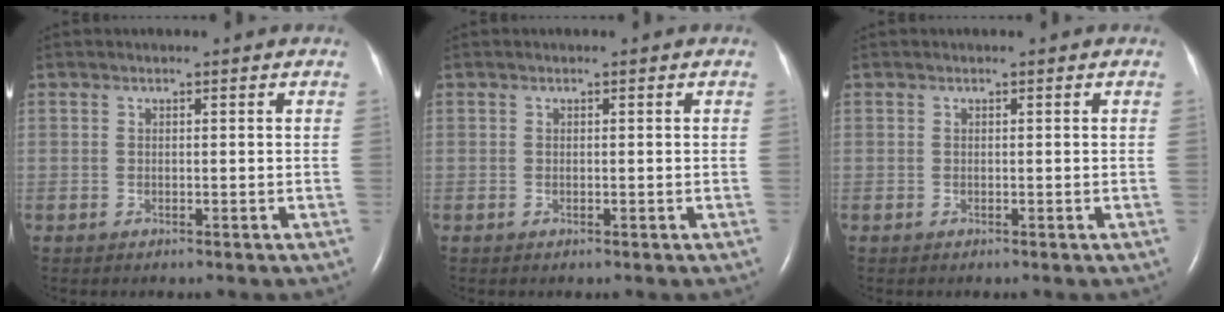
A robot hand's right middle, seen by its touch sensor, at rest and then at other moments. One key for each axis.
{"total": 0.0}
{"total": 0.0}